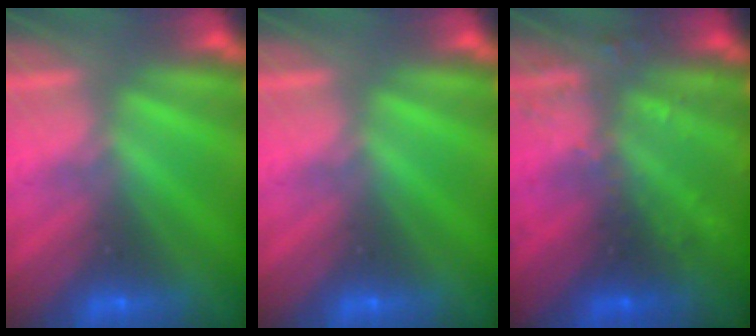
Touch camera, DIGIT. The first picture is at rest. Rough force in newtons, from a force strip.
{"total": 0.0}
{"total": 2.9}